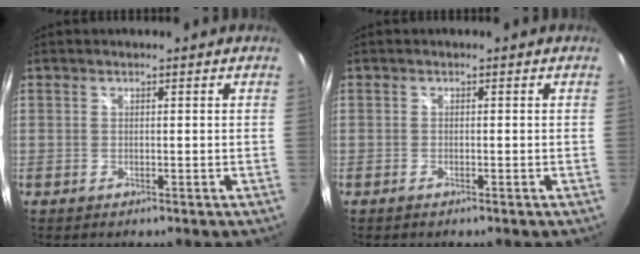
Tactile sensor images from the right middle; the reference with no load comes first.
{"total": 0.7, "force": [-0.5, 0.0, 0.4], "torque": [-0.008, -0.001, -0.013]}